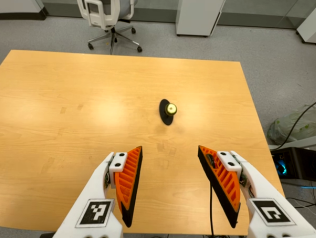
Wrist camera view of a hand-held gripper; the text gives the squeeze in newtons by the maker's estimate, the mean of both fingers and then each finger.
{"total": 0.0}